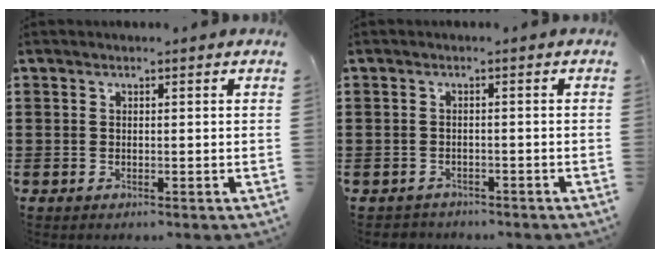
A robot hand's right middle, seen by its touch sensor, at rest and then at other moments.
{"total": 1.4, "force": [-1.2, 0.5, -0.2], "torque": [-0.001, 0.003, -0.030]}